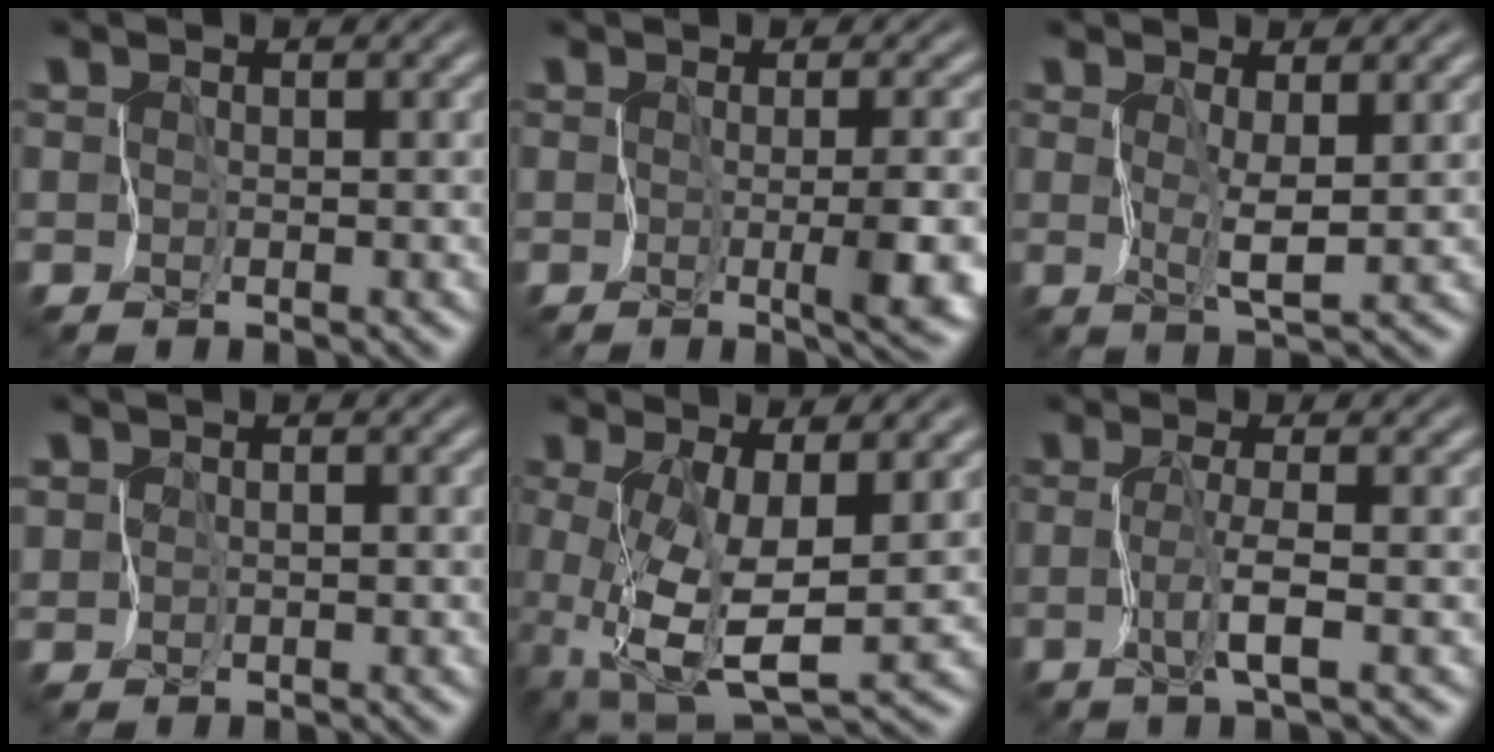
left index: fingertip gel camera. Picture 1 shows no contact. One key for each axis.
{"total": 4.2, "fx": -1.1, "fy": 0.6, "fz": 4.0, "tx": -0.061, "ty": -0.012, "tz": -0.015}
{"total": 2.2, "fx": 0.7, "fy": 0.2, "fz": 2.1, "tx": -0.044, "ty": -0.006, "tz": 0.018}
{"total": 1.2, "fx": 0.0, "fy": 1.0, "fz": 0.5, "tx": -0.011, "ty": 0.003, "tz": 0.007}
{"total": 6.4, "fx": -0.3, "fy": 2.3, "fz": 6.0, "tx": -0.130, "ty": -0.015, "tz": 0.000}
{"total": 2.0, "fx": -0.6, "fy": -0.5, "fz": 1.8, "tx": -0.040, "ty": 0.001, "tz": -0.015}